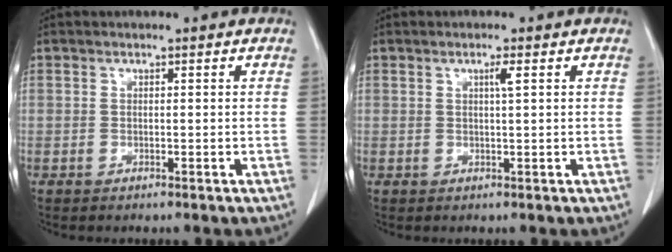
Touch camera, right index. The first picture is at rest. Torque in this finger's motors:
{"motor_torque": [0.02, 0.01, 0.02, 0.00]}